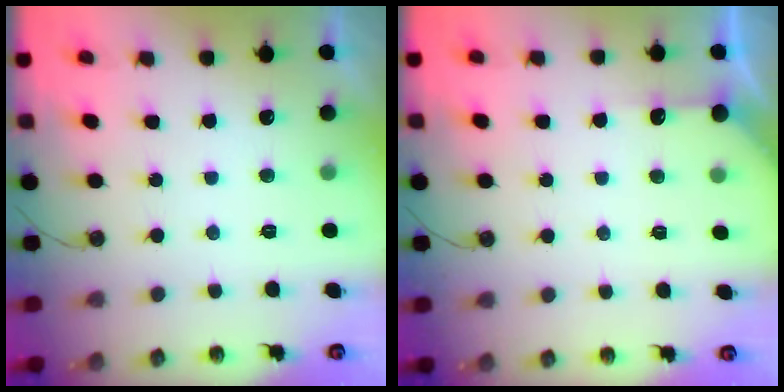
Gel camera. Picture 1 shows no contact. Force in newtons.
{"total": 3.9, "press": 3.9, "slide": 0.4}